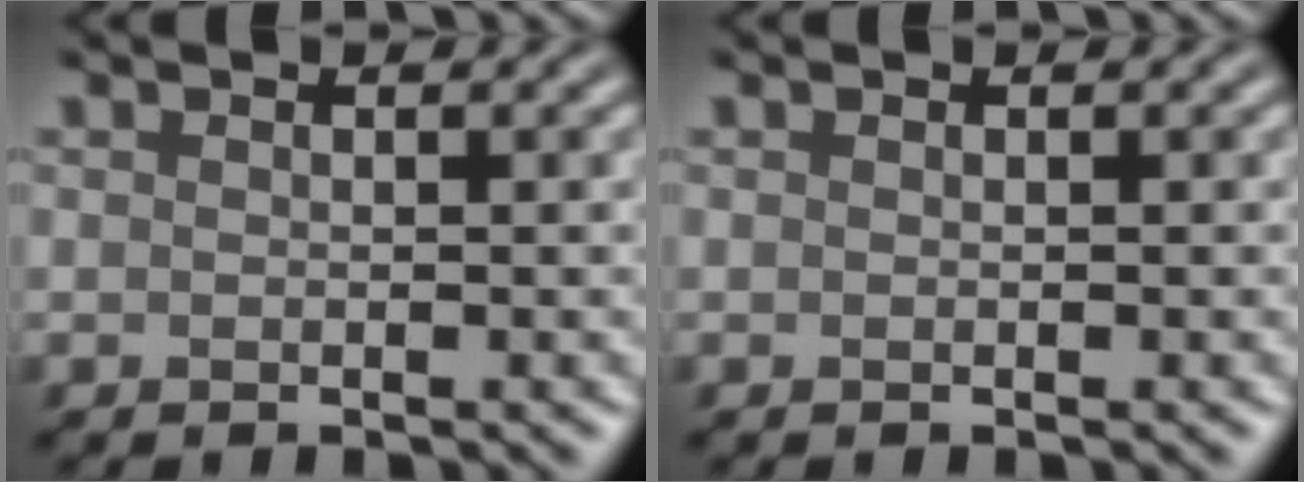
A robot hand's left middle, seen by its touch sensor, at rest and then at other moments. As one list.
[{"total": 0.0}]